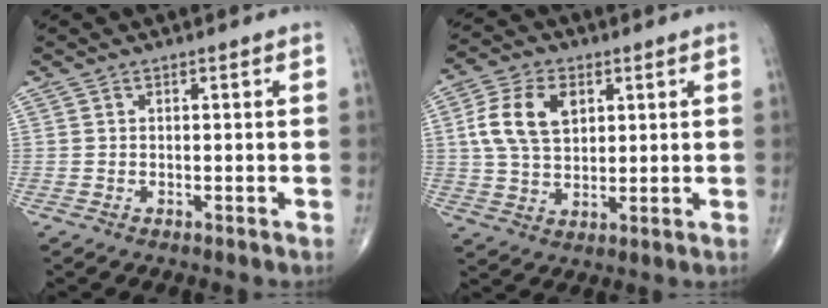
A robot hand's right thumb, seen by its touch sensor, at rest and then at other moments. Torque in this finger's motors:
{"motor_torque": [-0.54, 0.62, 0.88, 0.21, 0.07]}